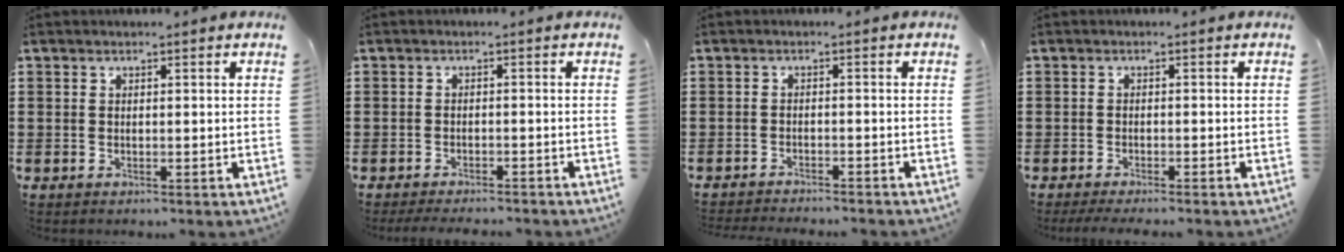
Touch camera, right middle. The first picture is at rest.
{"total": 2.2, "force": [-2.2, 0.2, 0.1], "torque": [-0.005, 0.000, -0.046]}
{"total": 2.0, "force": [-2.0, -0.1, -0.1], "torque": [-0.003, 0.002, -0.043]}
{"total": 1.6, "force": [-1.5, 0.0, 0.3], "torque": [-0.008, 0.000, -0.031]}